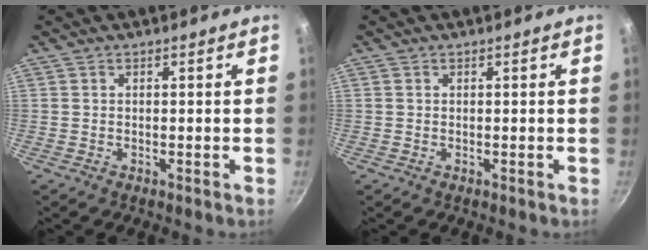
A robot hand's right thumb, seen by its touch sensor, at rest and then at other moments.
{"total": 0.0}